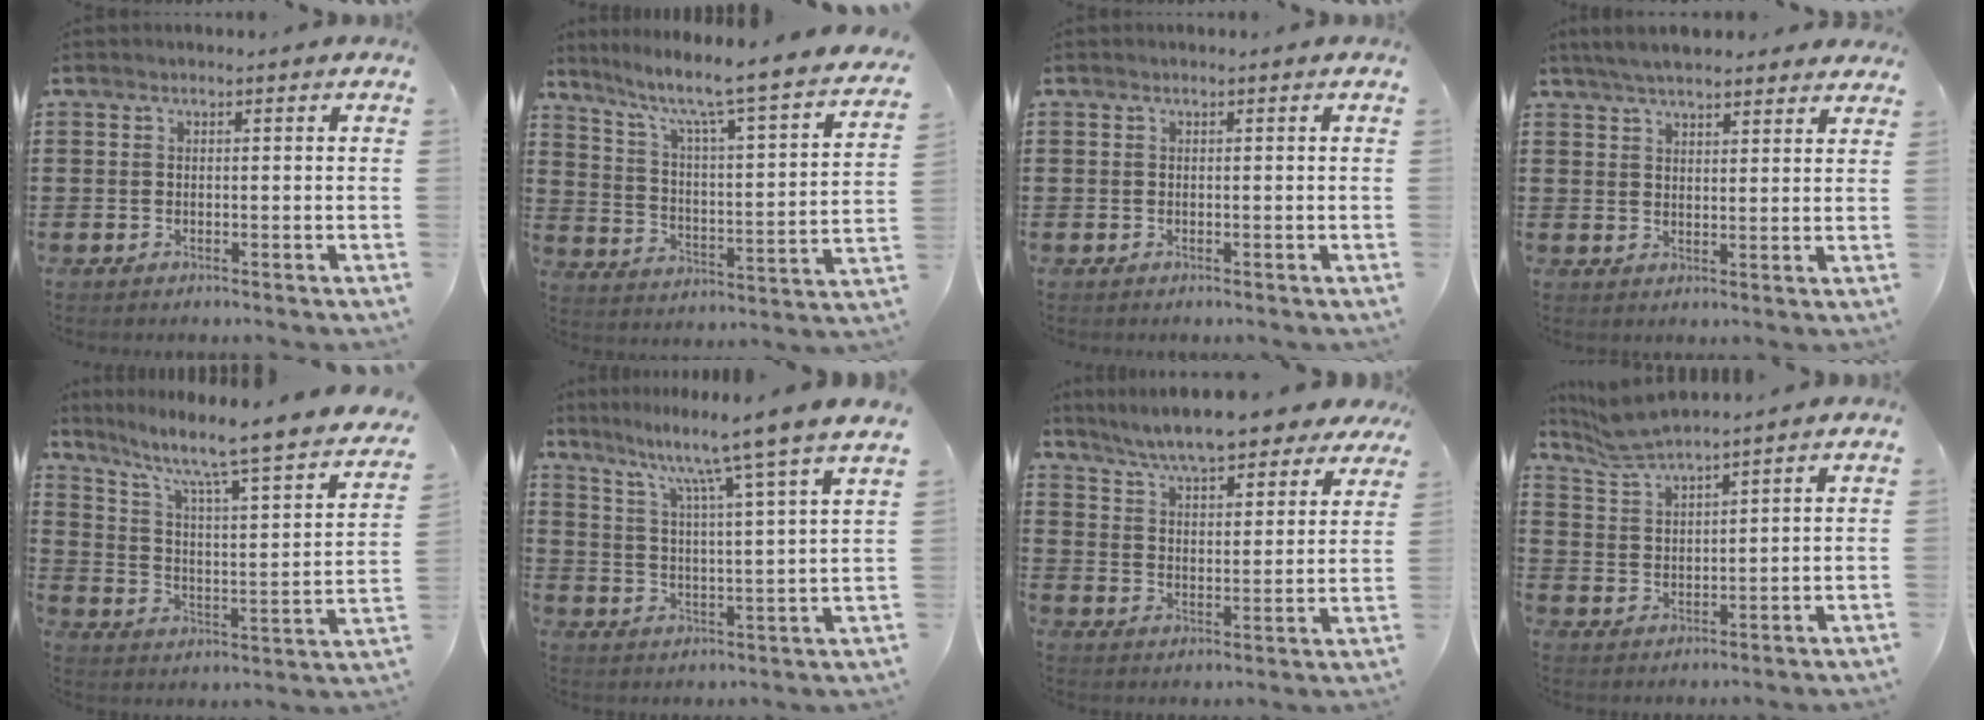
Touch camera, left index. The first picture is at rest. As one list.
[{"total": 6.4, "force": [5.2, -0.3, 3.8], "torque": [-0.099, -0.054, 0.073]}, {"total": 0.0}, {"total": 5.0, "force": [4.5, 1.4, 1.6], "torque": [-0.044, -0.003, 0.085]}, {"total": 6.9, "force": [5.5, -0.2, 4.1], "torque": [-0.105, -0.057, 0.079]}, {"total": 8.6, "force": [7.2, -2.1, 4.1], "torque": [-0.100, -0.063, 0.108]}, {"total": 8.4, "force": [7.8, 0.3, 3.3], "torque": [-0.096, -0.034, 0.139]}, {"total": 4.6, "force": [4.3, 0.1, 1.4], "torque": [-0.043, -0.018, 0.078]}]